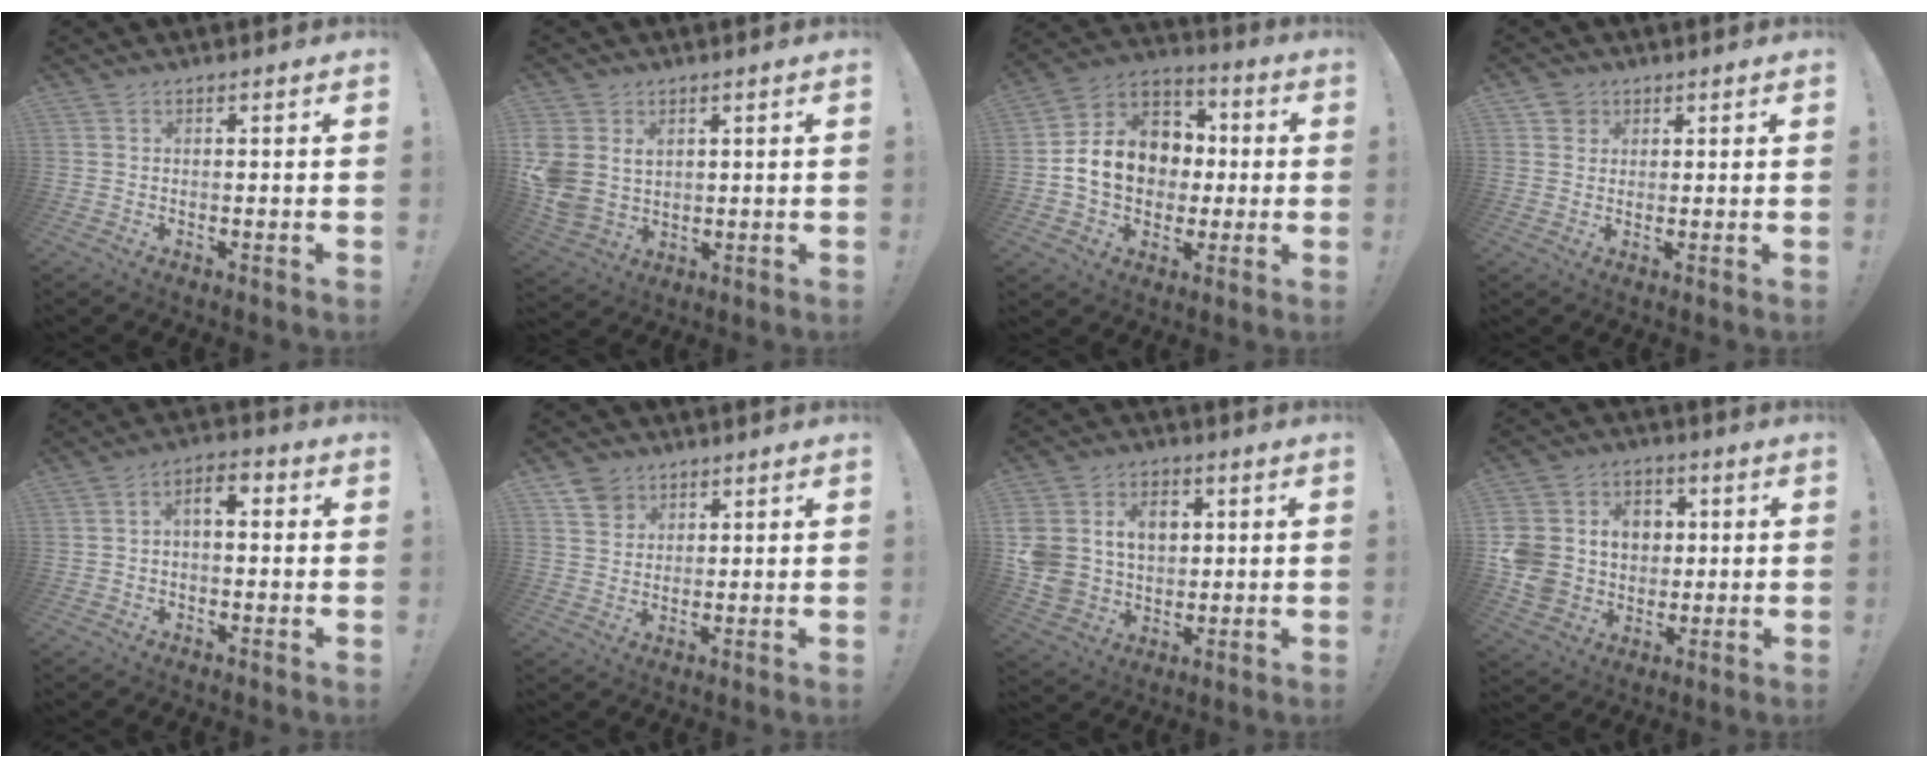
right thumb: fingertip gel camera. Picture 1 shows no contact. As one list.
[{"total": 8.0, "force": [2.7, 6.7, 3.5], "torque": [-0.080, -0.020, 0.055]}, {"total": 16.0, "force": [-0.2, 13.1, 9.2], "torque": [-0.143, 0.021, 0.008]}, {"total": 3.6, "force": [2.0, 3.0, 0.5], "torque": [-0.005, -0.005, 0.036]}, {"total": 4.8, "force": [-0.4, 3.0, 3.7], "torque": [-0.051, 0.009, -0.009]}, {"total": 5.8, "force": [3.8, 4.4, 0.8], "torque": [-0.007, -0.024, 0.073]}, {"total": 13.3, "force": [3.5, 11.0, 6.6], "torque": [-0.115, -0.012, 0.072]}, {"total": 13.2, "force": [0.2, 12.5, 4.3], "torque": [-0.086, 0.007, 0.023]}]